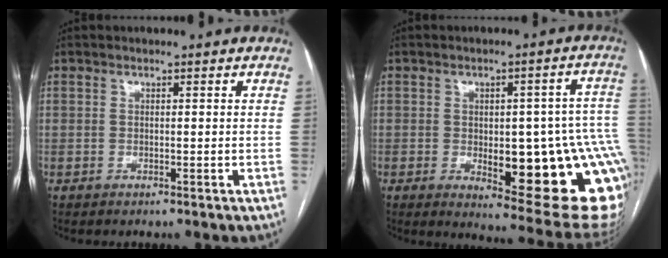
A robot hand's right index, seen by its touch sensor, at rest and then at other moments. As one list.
[{"total": 22.1, "force": [-4.9, 6.5, 20.6], "torque": [-0.164, 0.013, -0.038]}]